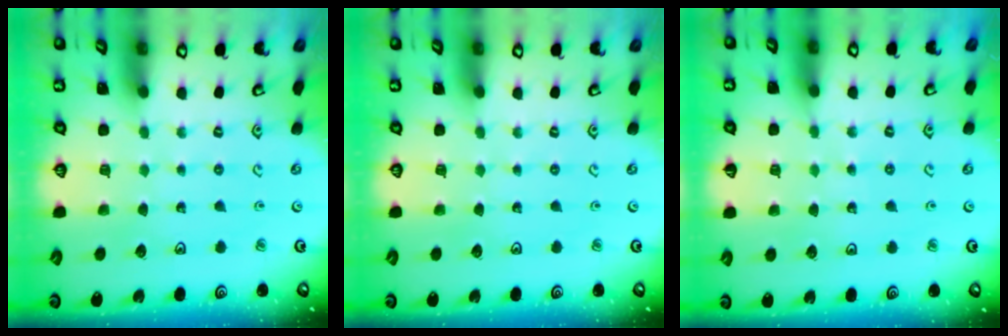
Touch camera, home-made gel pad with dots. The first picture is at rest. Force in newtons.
{"total": 0.0}
{"total": 2.9, "press": 2.9, "slide": 0.4}